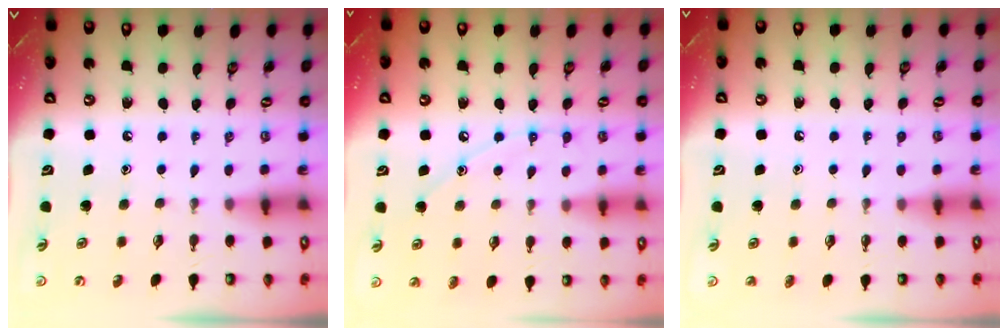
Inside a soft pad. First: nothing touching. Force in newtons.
{"total": 7.4, "press": 7.4, "slide": 0.6}
{"total": 0.7, "press": 0.7, "slide": 0.0}